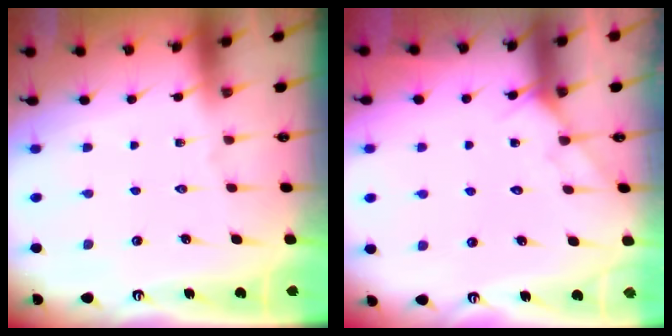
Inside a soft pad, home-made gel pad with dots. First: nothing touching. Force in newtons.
{"total": 4.6, "press": 4.6, "slide": 0.4}